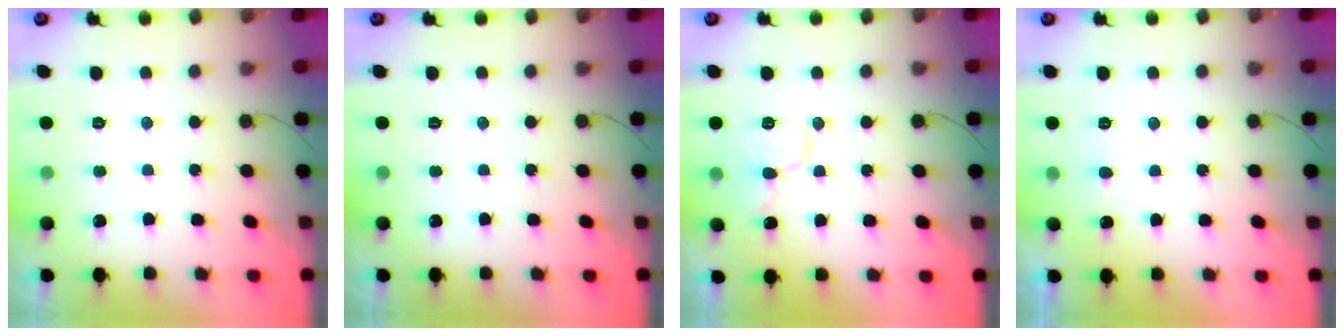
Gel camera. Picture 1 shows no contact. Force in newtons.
{"total": 0.0}
{"total": 10.2, "press": 10.1, "slide": 1.3}
{"total": 5.8, "press": 5.8, "slide": 0.3}